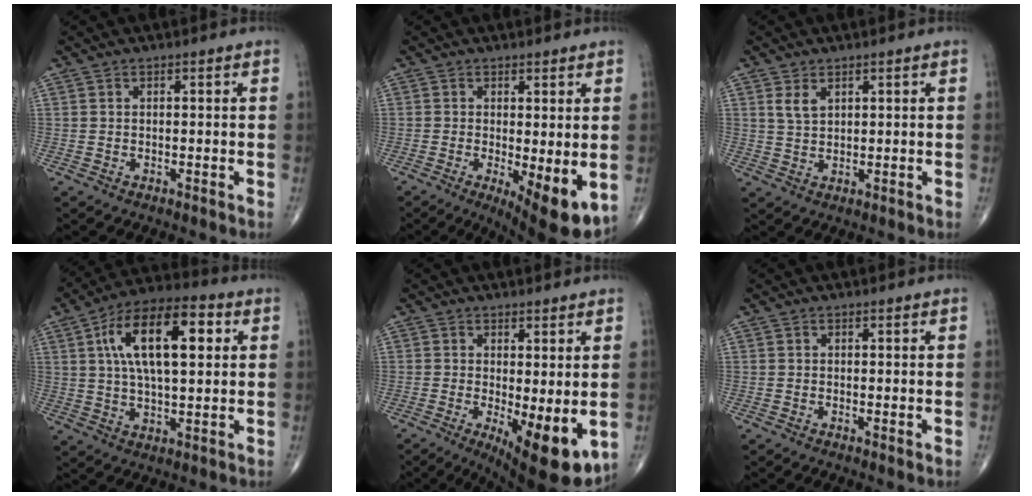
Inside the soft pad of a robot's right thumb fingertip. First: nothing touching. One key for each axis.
{"total": 8.8, "fx": -1.7, "fy": 2.7, "fz": 8.2, "tx": -0.119, "ty": -0.024, "tz": -0.021}
{"total": 2.9, "fx": 1.6, "fy": 1.7, "fz": 1.8, "tx": -0.031, "ty": -0.007, "tz": 0.036}
{"total": 17.8, "fx": 4.8, "fy": 7.9, "fz": 15.2, "tx": -0.246, "ty": 0.011, "tz": 0.075}
{"total": 11.1, "fx": -2.1, "fy": 3.7, "fz": 10.2, "tx": -0.147, "ty": -0.027, "tz": -0.021}
{"total": 0.8, "fx": 0.0, "fy": 0.3, "fz": 0.7, "tx": -0.015, "ty": -0.004, "tz": -0.004}